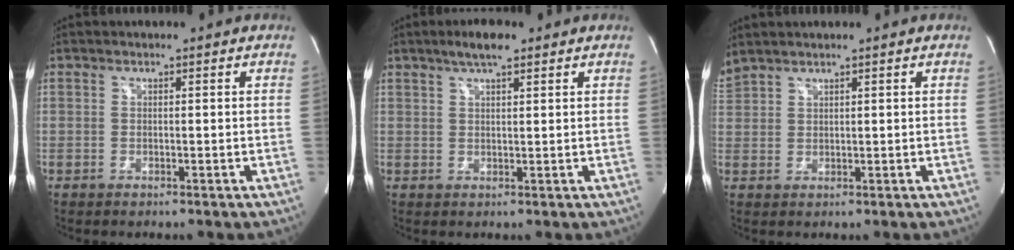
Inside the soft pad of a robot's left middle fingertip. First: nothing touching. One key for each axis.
{"total": 4.2, "fx": 2.9, "fy": 0.8, "fz": 2.9, "tx": -0.056, "ty": 0.010, "tz": 0.049}
{"total": 3.2, "fx": 3.1, "fy": 0.2, "fz": 1.0, "tx": -0.035, "ty": 0.027, "tz": 0.069}